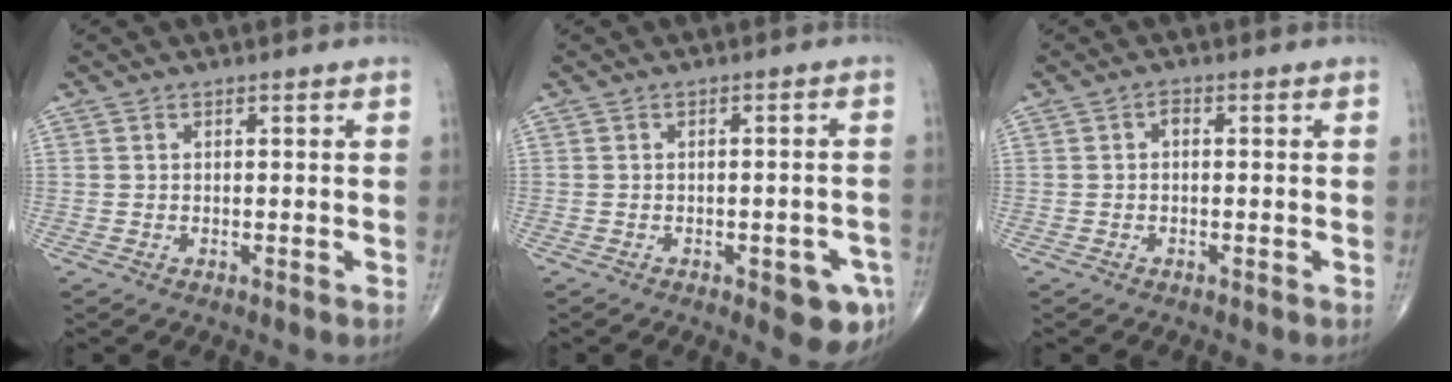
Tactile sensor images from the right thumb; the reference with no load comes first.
{"total": 7.2, "force": [-3.1, 2.7, 5.8], "torque": [-0.055, 0.010, -0.031]}
{"total": 1.1, "force": [0.0, 0.7, 0.8], "torque": [-0.009, 0.004, -0.007]}